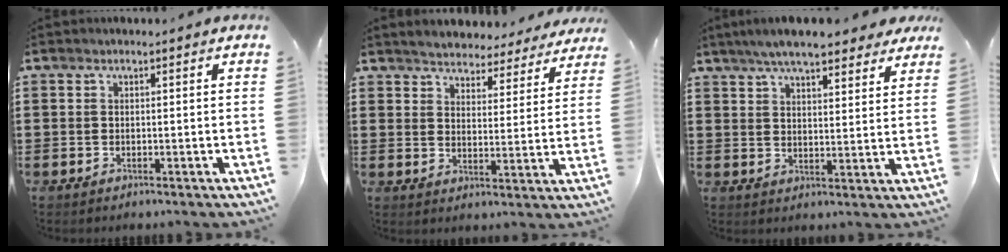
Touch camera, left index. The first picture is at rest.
{"total": 4.0, "force": [4.0, 0.2, 0.0], "torque": [-0.024, -0.026, 0.067]}
{"total": 7.0, "force": [6.2, 1.1, 3.0], "torque": [-0.079, -0.012, 0.113]}